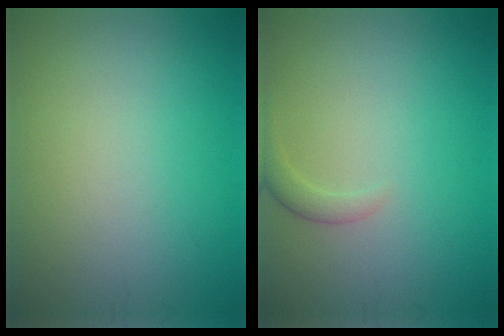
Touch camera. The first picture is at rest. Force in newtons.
{"total": 1.4, "press": 1.4, "slide": 0.1}